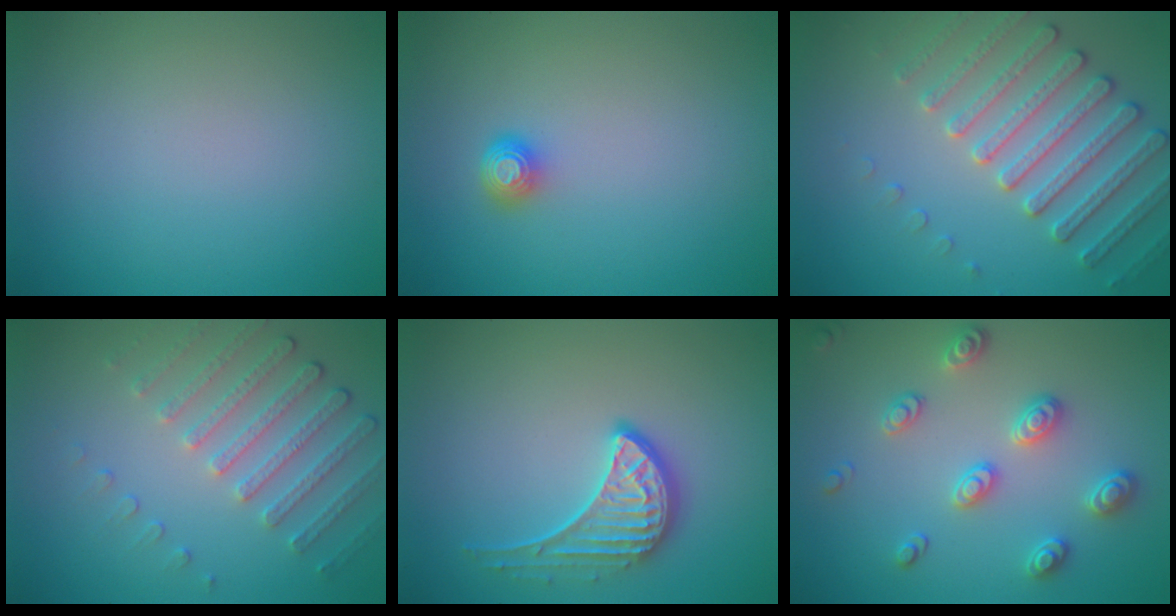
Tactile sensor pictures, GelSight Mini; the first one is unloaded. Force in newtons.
{"total": 1.7, "press": 1.2, "slide": 1.1}
{"total": 4.5, "press": 4.4, "slide": 0.8}
{"total": 4.5, "press": 3.4, "slide": 3.0}
{"total": 3.4, "press": 3.0, "slide": 1.7}
{"total": 3.0, "press": 2.9, "slide": 0.6}